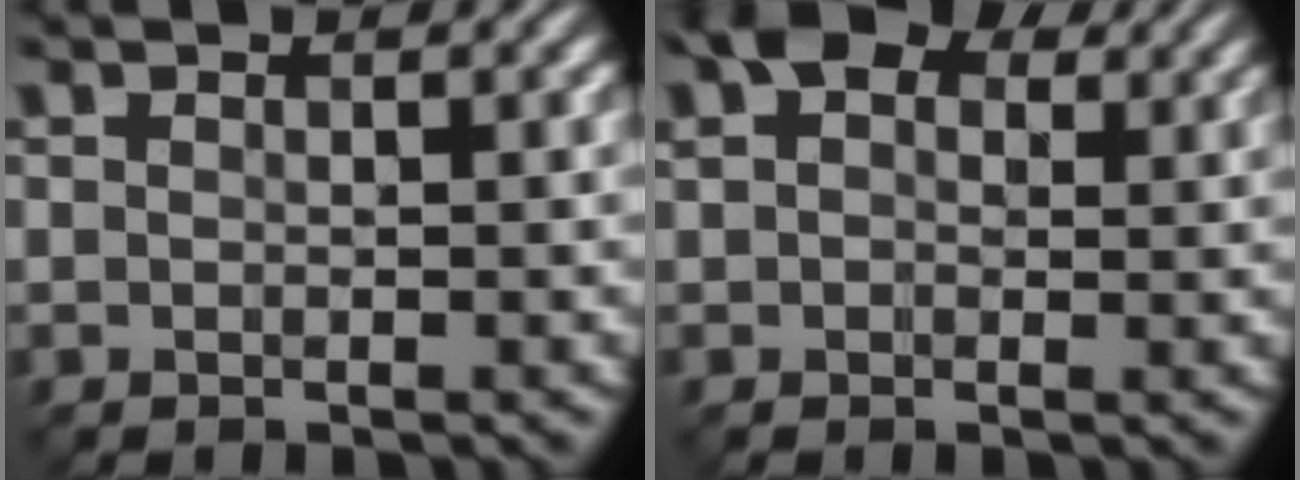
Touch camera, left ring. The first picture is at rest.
{"total": 4.8, "force": [2.7, 2.9, 2.6], "torque": [-0.043, 0.009, 0.033]}